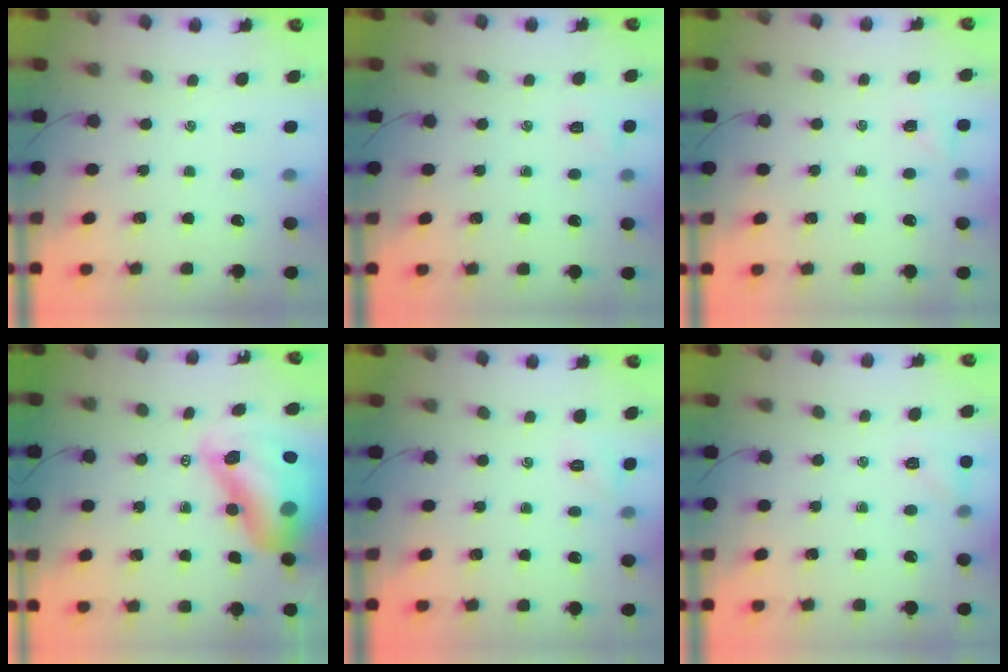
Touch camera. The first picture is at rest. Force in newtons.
{"total": 4.5, "press": 4.4, "slide": 1.0}
{"total": 3.1, "press": 3.0, "slide": 1.0}
{"total": 17.0, "press": 16.3, "slide": 4.8}
{"total": 2.1, "press": 2.1, "slide": 0.6}
{"total": 5.9, "press": 5.6, "slide": 1.7}